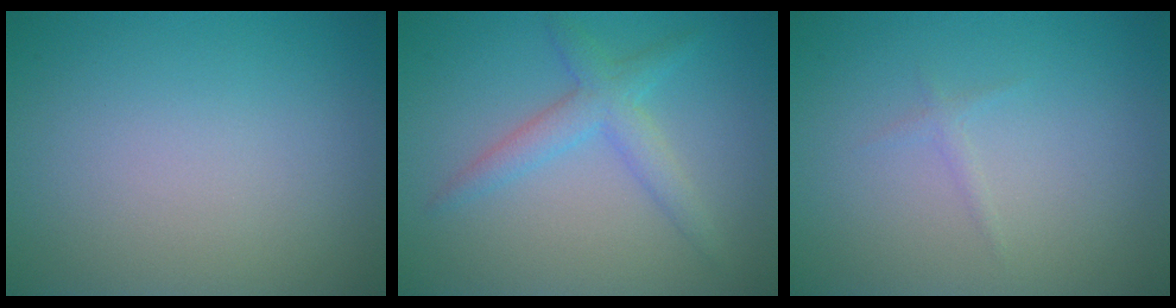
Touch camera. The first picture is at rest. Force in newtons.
{"total": 3.0, "press": 3.0, "slide": 0.0}
{"total": 0.6, "press": 0.6, "slide": 0.1}